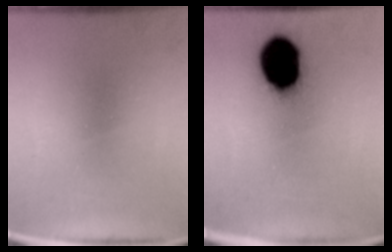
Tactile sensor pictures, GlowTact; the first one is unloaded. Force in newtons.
{"total": 17.6}